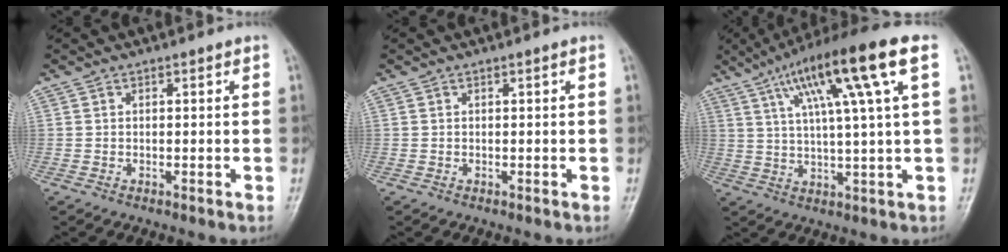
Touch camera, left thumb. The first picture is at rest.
{"total": 0.0}
{"total": 16.3, "force": [6.6, 1.3, 14.9], "torque": [-0.253, 0.009, 0.106]}